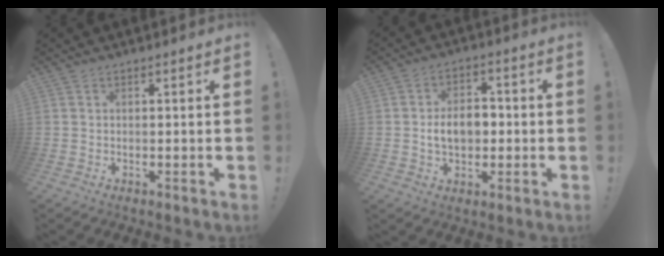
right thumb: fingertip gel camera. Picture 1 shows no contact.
{"total": 8.4, "force": [-0.8, 5.8, 6.1], "torque": [-0.093, 0.013, -0.013]}